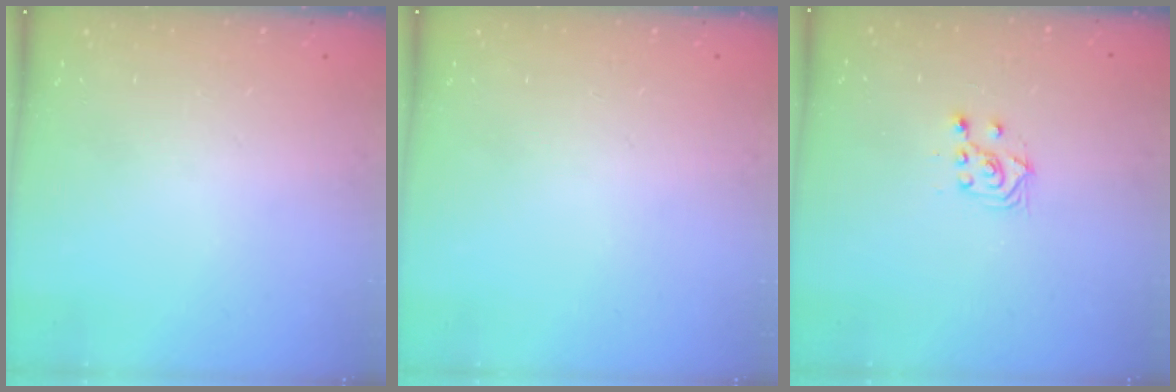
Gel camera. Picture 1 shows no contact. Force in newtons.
{"total": 0.0}
{"total": 5.0, "press": 5.0, "slide": 0.8}